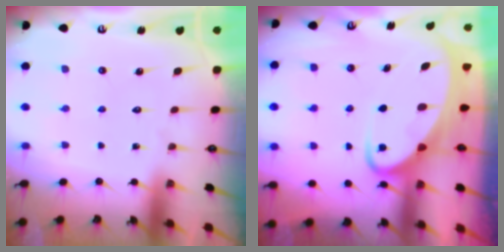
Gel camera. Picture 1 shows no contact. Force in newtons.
{"total": 5.3, "press": 5.2, "slide": 0.8}